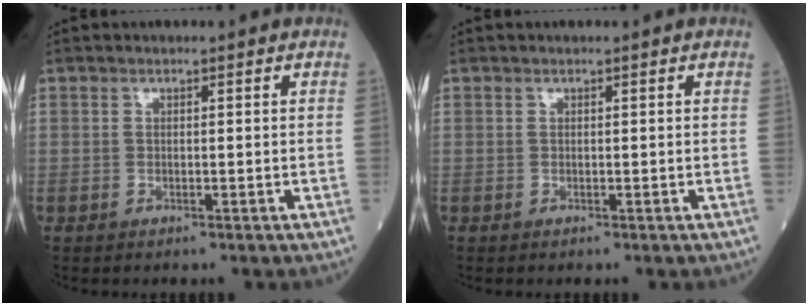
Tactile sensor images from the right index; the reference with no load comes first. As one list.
[{"total": 0.0}]